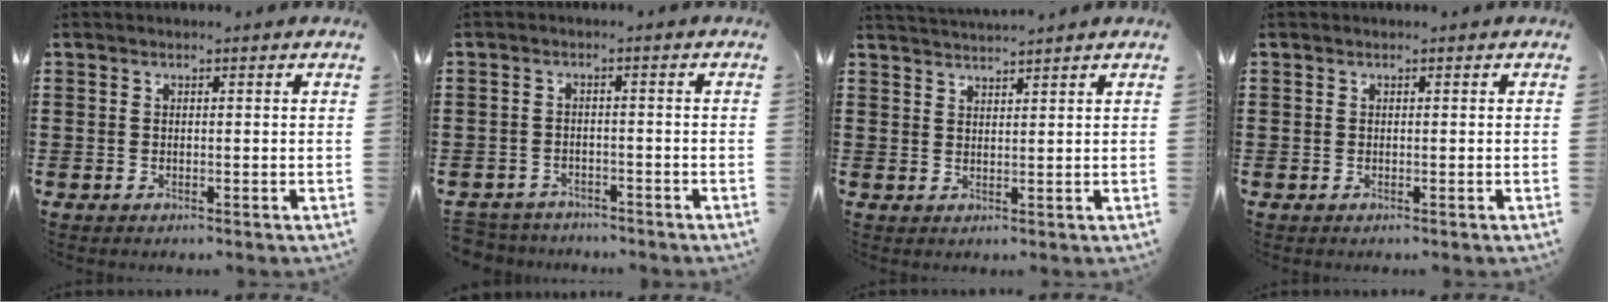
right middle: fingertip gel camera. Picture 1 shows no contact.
{"total": 2.7, "force": [-2.6, 0.6, -0.3], "torque": [-0.002, 0.000, -0.061]}
{"total": 2.1, "force": [2.1, -0.1, 0.0], "torque": [-0.006, 0.000, 0.042]}
{"total": 0.0}